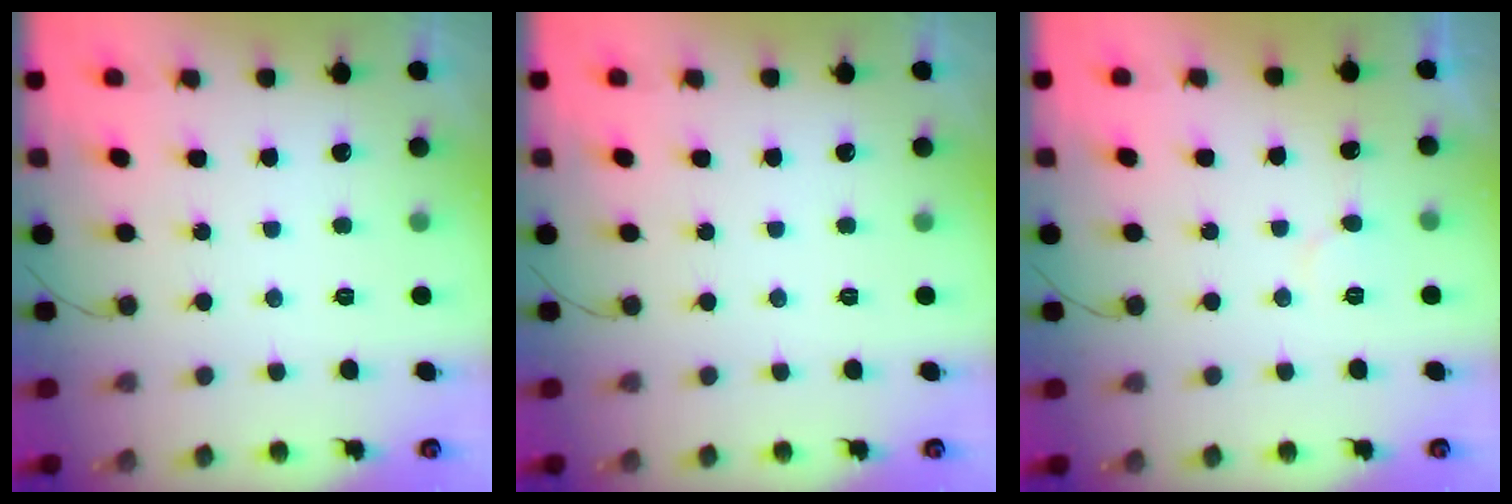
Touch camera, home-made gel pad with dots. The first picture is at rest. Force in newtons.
{"total": 0.0}
{"total": 3.8, "press": 3.8, "slide": 0.2}